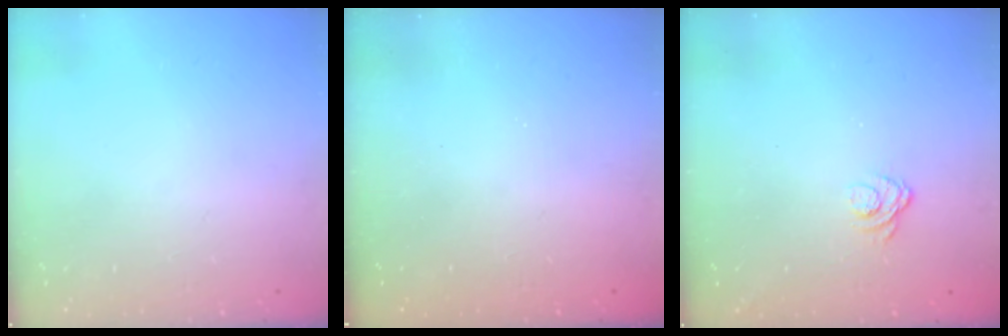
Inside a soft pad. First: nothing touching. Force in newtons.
{"total": 2.5, "press": 2.4, "slide": 0.8}
{"total": 5.1, "press": 4.9, "slide": 1.3}